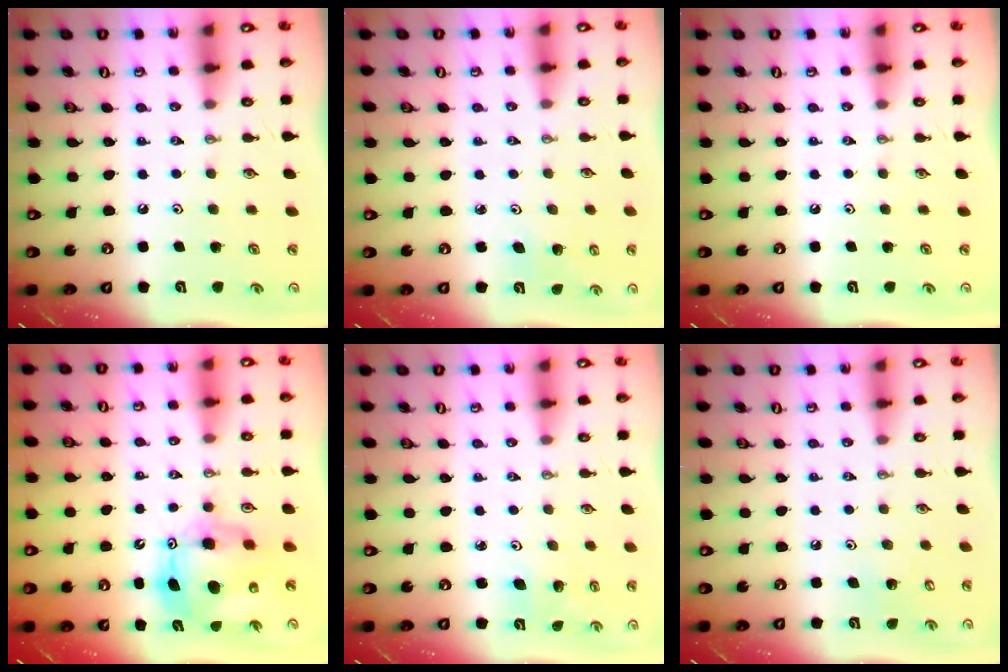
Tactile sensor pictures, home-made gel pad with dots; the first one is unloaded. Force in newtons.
{"total": 3.0, "press": 2.9, "slide": 0.9}
{"total": 0.0}
{"total": 12.5, "press": 12.5, "slide": 1.1}
{"total": 3.5, "press": 3.2, "slide": 1.4}
{"total": 2.9, "press": 2.9, "slide": 0.3}